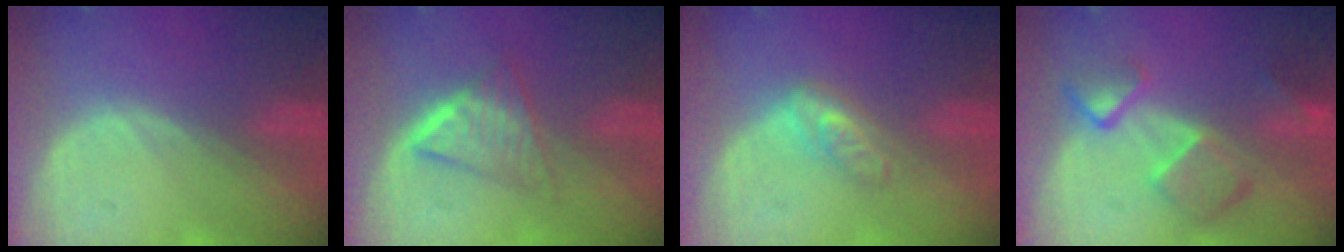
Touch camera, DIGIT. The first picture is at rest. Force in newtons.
{"total": 6.5, "press": 5.5, "slide": 3.5}
{"total": 4.8, "press": 4.2, "slide": 2.3}
{"total": 7.9, "press": 6.8, "slide": 4.1}